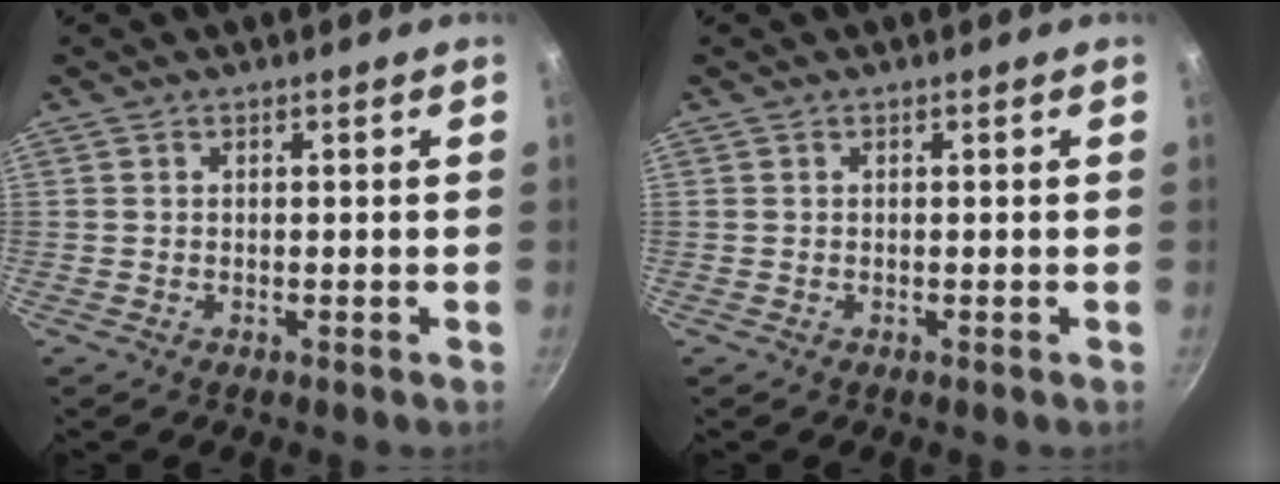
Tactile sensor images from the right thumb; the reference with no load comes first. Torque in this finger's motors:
{"motor_torque": [0.01, -0.01, 0.13, 0.13, 0.02]}